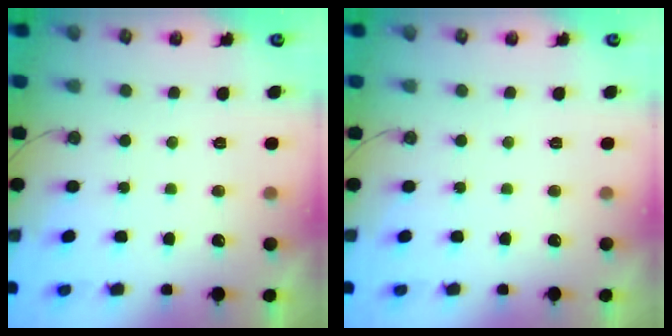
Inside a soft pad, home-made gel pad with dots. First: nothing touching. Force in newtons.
{"total": 0.0}